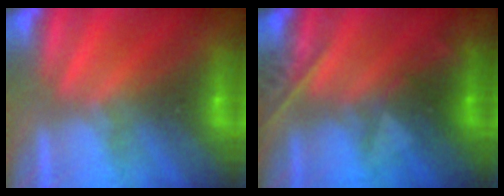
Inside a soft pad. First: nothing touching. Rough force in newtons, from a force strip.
{"total": 2.4}